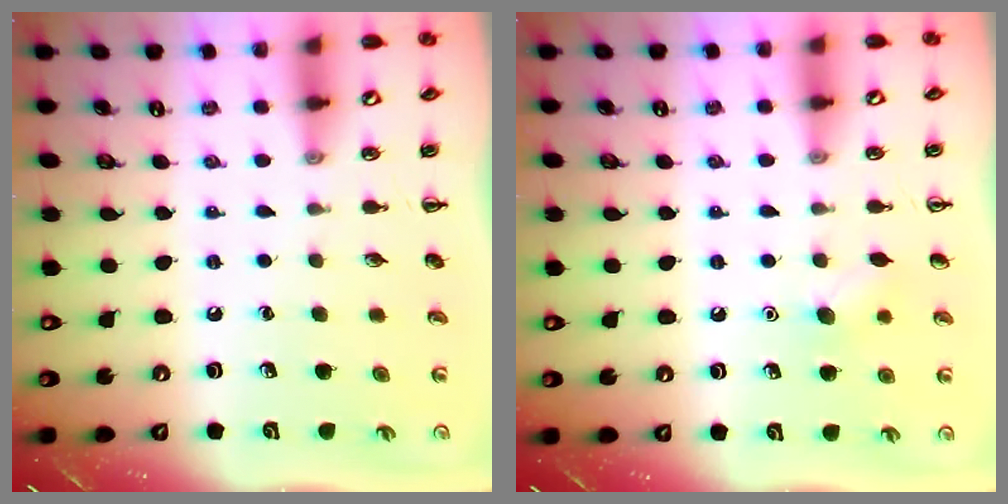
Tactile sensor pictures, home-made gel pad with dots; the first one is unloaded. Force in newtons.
{"total": 6.1, "press": 5.9, "slide": 1.7}